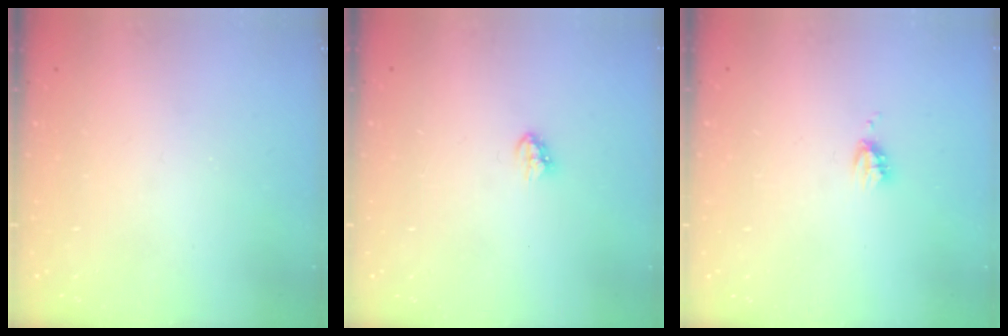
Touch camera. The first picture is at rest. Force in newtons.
{"total": 3.5, "press": 3.5, "slide": 0.5}
{"total": 2.9, "press": 2.9, "slide": 0.3}